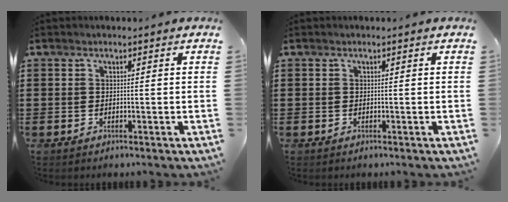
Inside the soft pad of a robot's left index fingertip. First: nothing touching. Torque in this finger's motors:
{"motor_torque": [0.00, 0.00, 0.00, 0.00]}